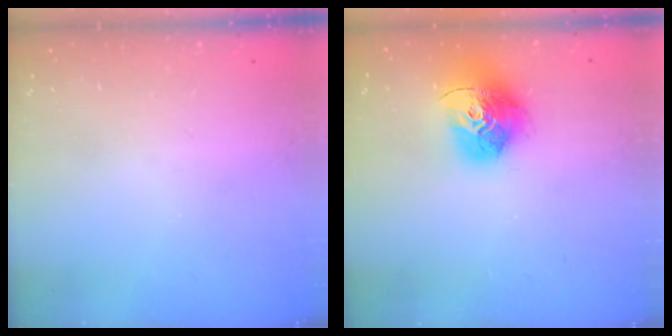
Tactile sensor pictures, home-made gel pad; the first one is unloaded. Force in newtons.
{"total": 17.6, "press": 17.5, "slide": 1.9}